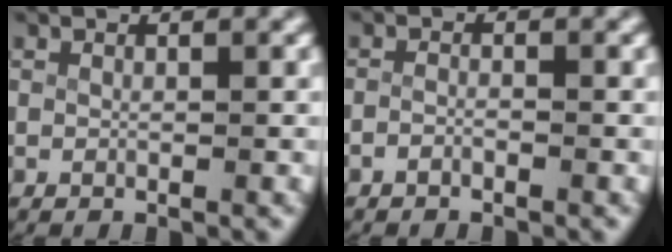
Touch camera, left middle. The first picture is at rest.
{"total": 1.1, "force": [-1.0, 0.3, 0.2], "torque": [-0.014, -0.010, -0.017]}